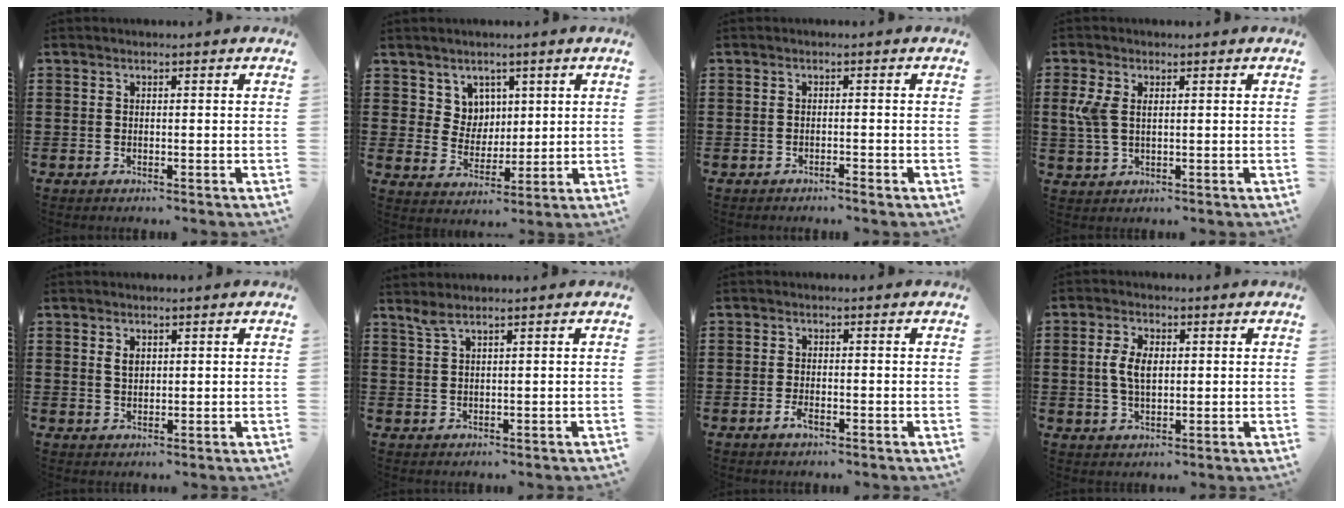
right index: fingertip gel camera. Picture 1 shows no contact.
{"total": 5.2, "force": [2.9, 4.3, 0.4], "torque": [-0.034, 0.008, 0.055]}
{"total": 1.0, "force": [-0.9, 0.0, 0.4], "torque": [-0.011, -0.004, -0.017]}
{"total": 4.1, "force": [0.9, 2.4, 3.1], "torque": [-0.091, 0.000, 0.009]}
{"total": 1.9, "force": [0.8, 1.2, 1.3], "torque": [-0.028, 0.004, 0.015]}
{"total": 1.7, "force": [1.2, 0.1, 1.1], "torque": [-0.026, 0.001, 0.023]}
{"total": 2.0, "force": [-1.1, 0.7, 1.6], "torque": [-0.038, -0.006, -0.021]}
{"total": 4.9, "force": [0.4, 2.7, 4.1], "torque": [-0.090, 0.009, 0.003]}